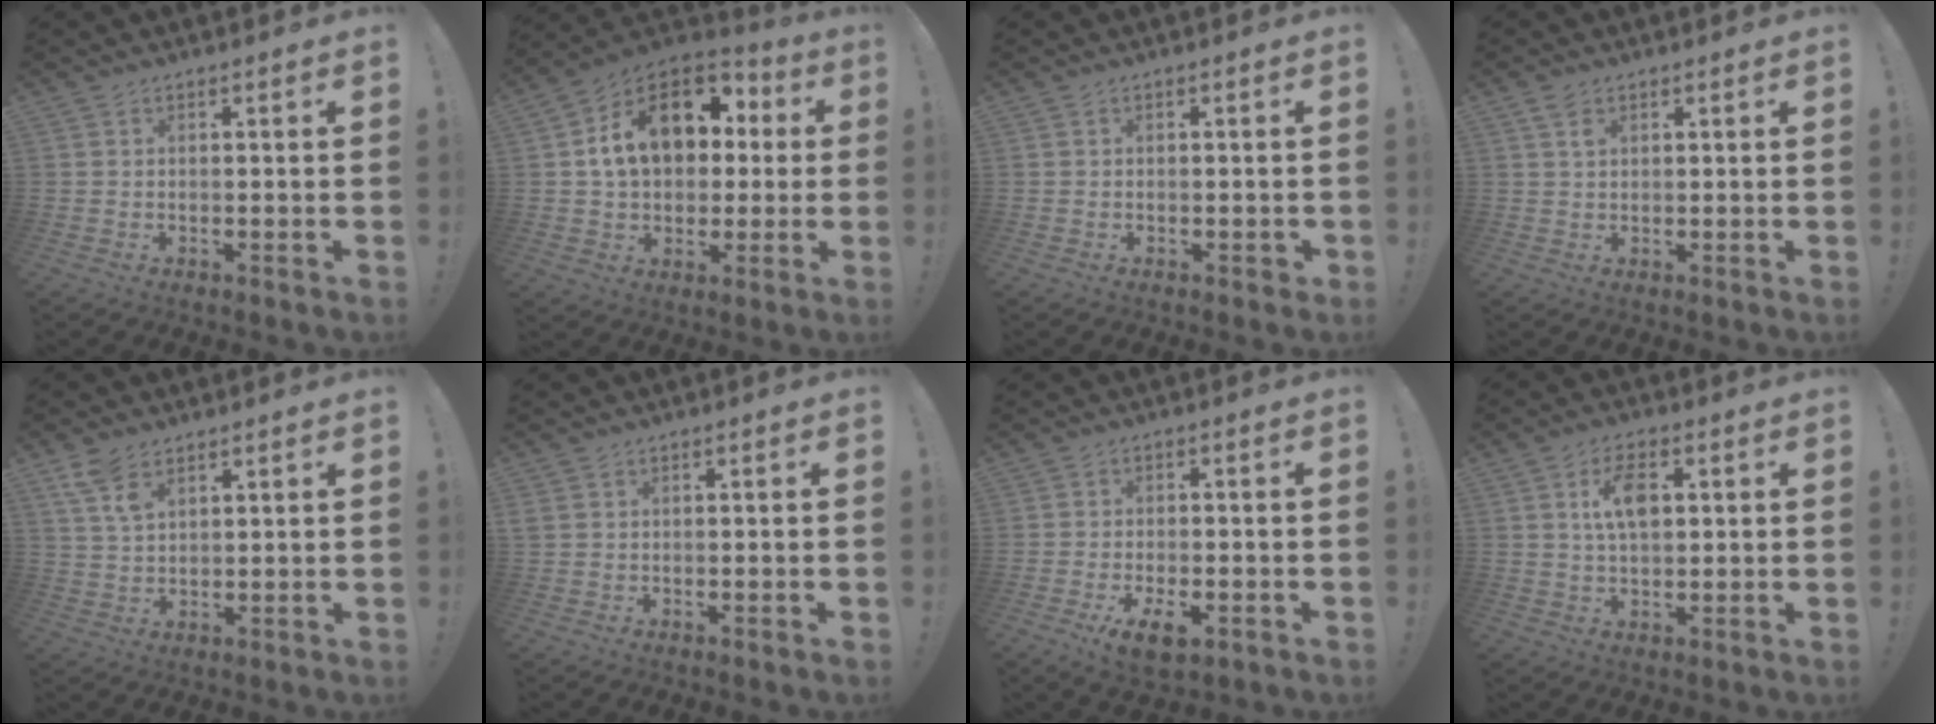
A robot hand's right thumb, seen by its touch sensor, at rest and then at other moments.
{"total": 18.5, "force": [5.1, 13.1, 12.0], "torque": [-0.174, -0.004, 0.103]}
{"total": 1.1, "force": [-0.3, 0.7, 0.7], "torque": [-0.012, 0.004, -0.004]}
{"total": 2.3, "force": [1.4, 1.4, 1.3], "torque": [-0.014, -0.004, 0.023]}
{"total": 6.9, "force": [4.3, 3.4, 4.3], "torque": [-0.079, -0.017, 0.082]}
{"total": 0.8, "force": [0.2, 0.7, 0.5], "torque": [-0.010, 0.003, 0.004]}
{"total": 6.9, "force": [-2.9, 2.9, 5.6], "torque": [-0.089, 0.008, -0.047]}
{"total": 8.4, "force": [2.1, 4.6, 6.7], "torque": [-0.100, 0.001, 0.034]}